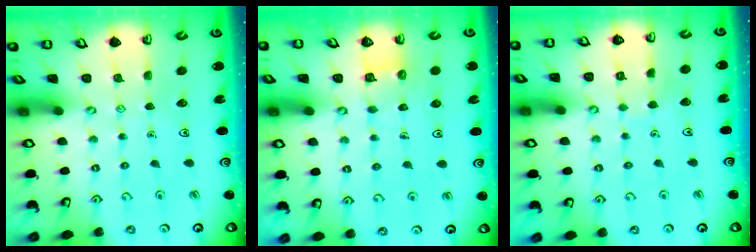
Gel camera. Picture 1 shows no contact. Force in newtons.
{"total": 4.5, "press": 4.5, "slide": 0.5}
{"total": 3.0, "press": 3.0, "slide": 0.1}